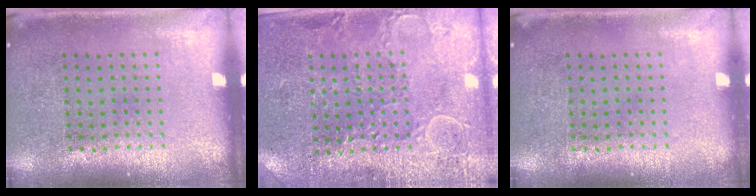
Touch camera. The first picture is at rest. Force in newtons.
{"total": 2.7, "press": 2.6, "slide": 0.7}
{"total": 0.0}